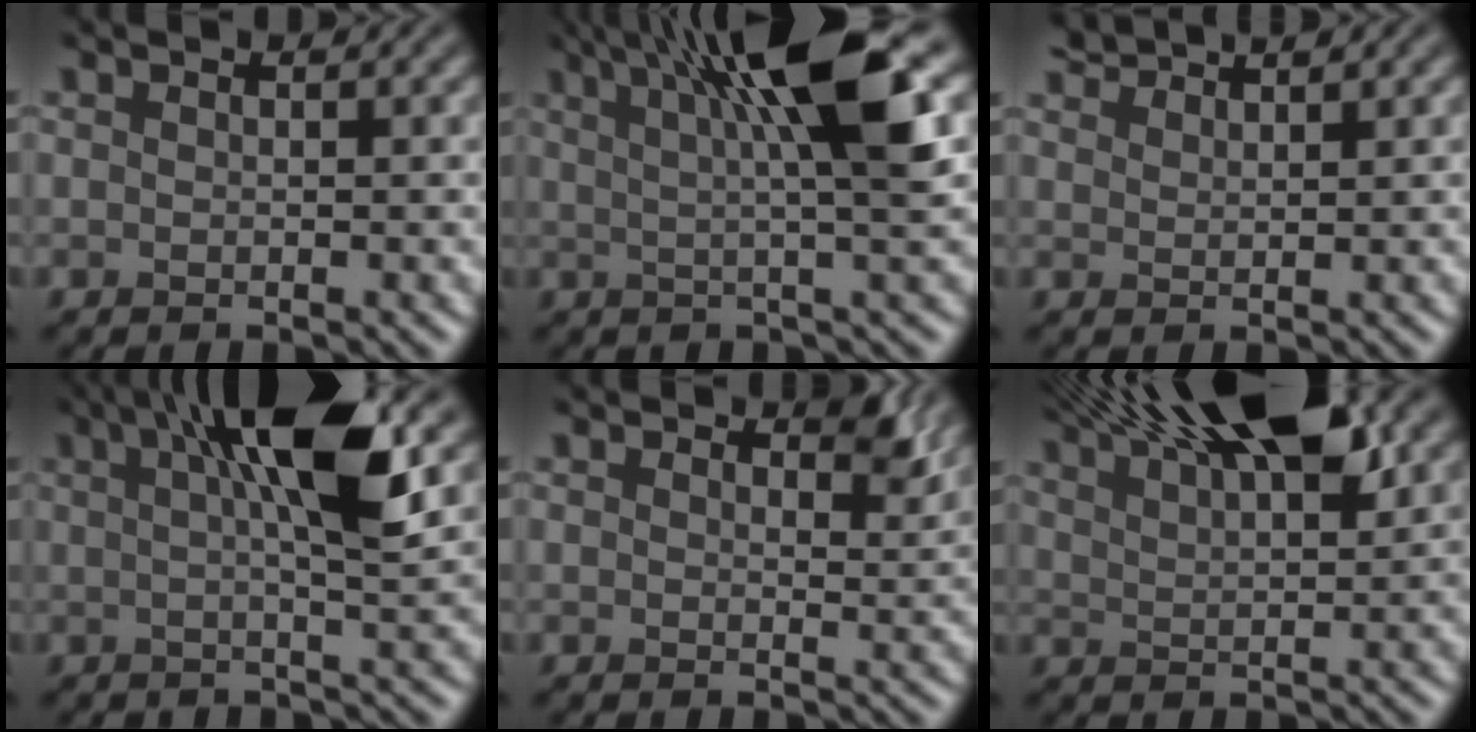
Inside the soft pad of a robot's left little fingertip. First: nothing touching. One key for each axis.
{"total": 9.3, "fx": 3.3, "fy": 1.4, "fz": 8.6, "tx": -0.115, "ty": 0.007, "tz": 0.065}
{"total": 2.0, "fx": 2.0, "fy": -0.2, "fz": -0.1, "tx": 0.010, "ty": 0.004, "tz": 0.053}
{"total": 7.1, "fx": 2.3, "fy": 0.9, "fz": 6.7, "tx": -0.096, "ty": 0.003, "tz": 0.048}
{"total": 1.2, "fx": 1.0, "fy": 0.1, "fz": 0.5, "tx": -0.003, "ty": -0.009, "tz": 0.032}
{"total": 12.0, "fx": 7.5, "fy": 4.1, "fz": 8.4, "tx": -0.136, "ty": 0.041, "tz": 0.107}